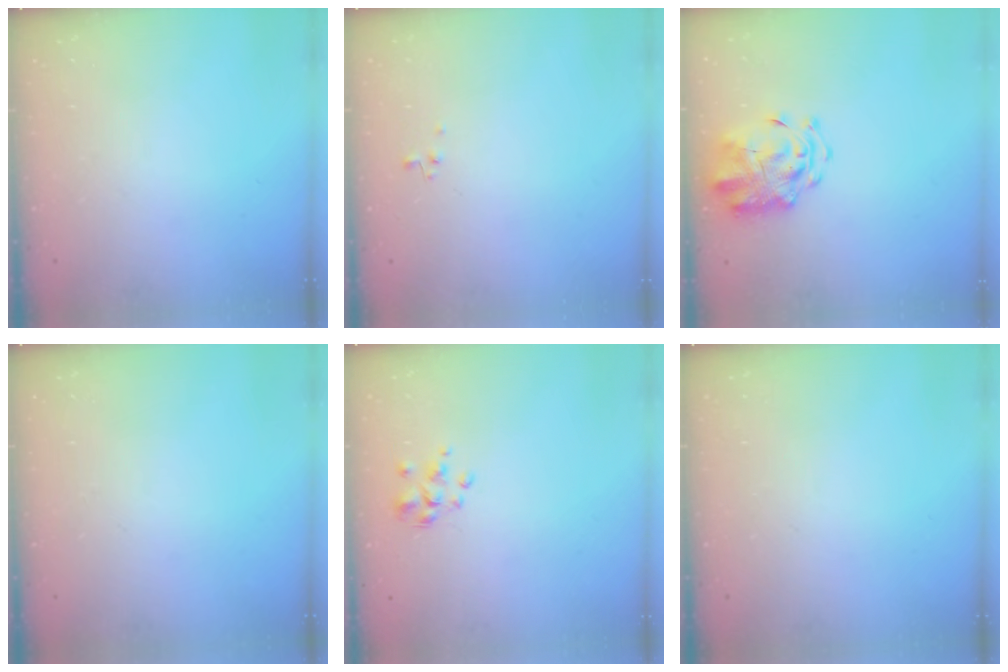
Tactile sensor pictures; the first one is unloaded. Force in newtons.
{"total": 1.0, "press": 0.9, "slide": 0.4}
{"total": 3.6, "press": 3.4, "slide": 1.0}
{"total": 0.0}
{"total": 1.9, "press": 1.7, "slide": 0.7}
{"total": 0.0}